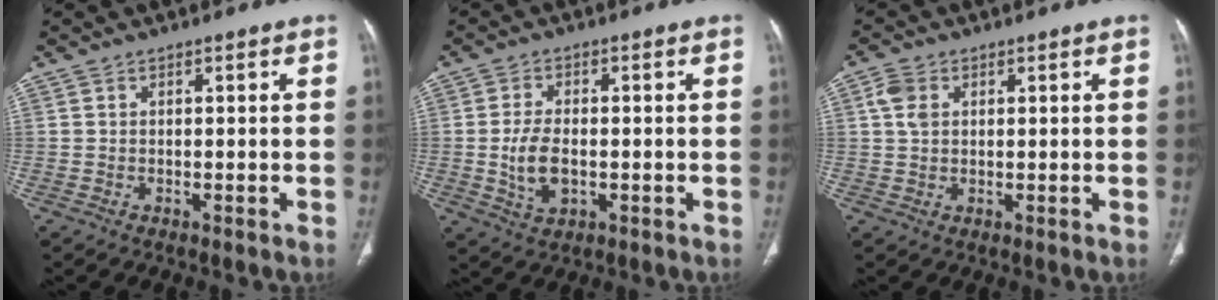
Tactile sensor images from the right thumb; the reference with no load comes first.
{"total": 6.7, "force": [-0.9, 3.8, 5.5], "torque": [-0.107, -0.001, -0.011]}
{"total": 3.8, "force": [1.1, 2.7, 2.4], "torque": [-0.047, 0.005, 0.022]}